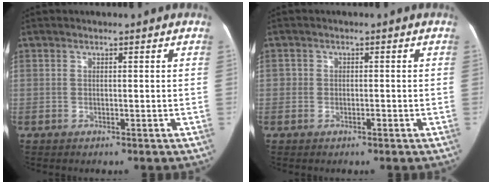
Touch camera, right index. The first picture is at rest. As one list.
[{"total": 1.1, "force": [-0.4, 1.0, 0.2], "torque": [0.004, -0.002, -0.011]}]